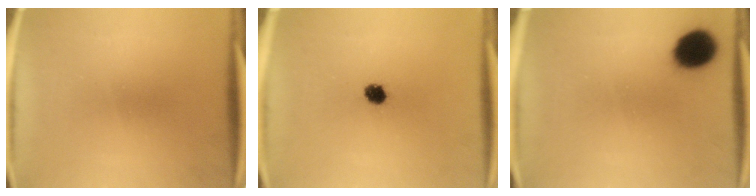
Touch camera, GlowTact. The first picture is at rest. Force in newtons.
{"total": 3.5}
{"total": 10.3}